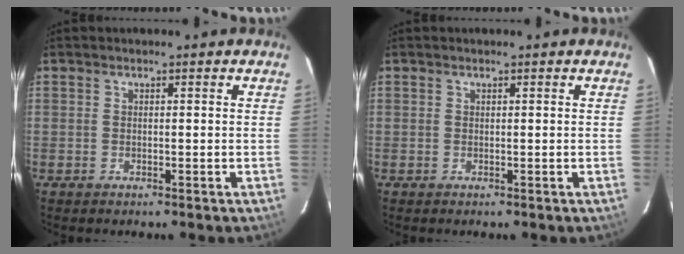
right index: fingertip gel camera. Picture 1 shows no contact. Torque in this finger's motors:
{"motor_torque": [0.09, 0.02, -0.02, 0.00]}